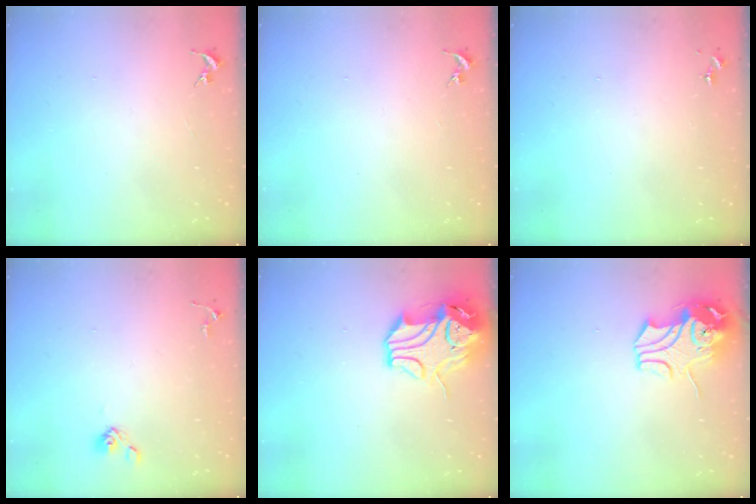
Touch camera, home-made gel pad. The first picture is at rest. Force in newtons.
{"total": 0.0}
{"total": 0.0}
{"total": 4.1, "press": 3.8, "slide": 1.5}
{"total": 13.0, "press": 12.9, "slide": 1.8}
{"total": 11.2, "press": 11.0, "slide": 1.9}